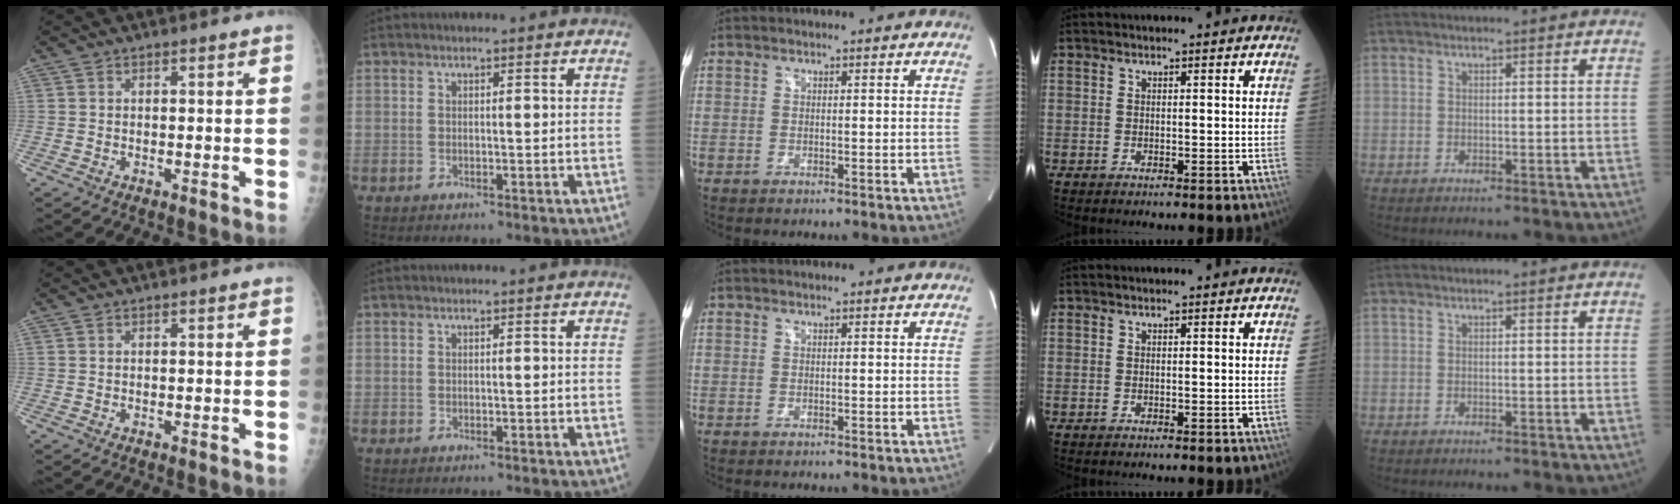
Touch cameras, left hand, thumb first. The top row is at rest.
{}